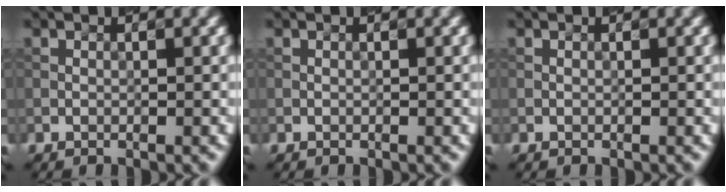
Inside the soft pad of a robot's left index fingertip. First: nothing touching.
{"total": 0.0}
{"total": 0.0}